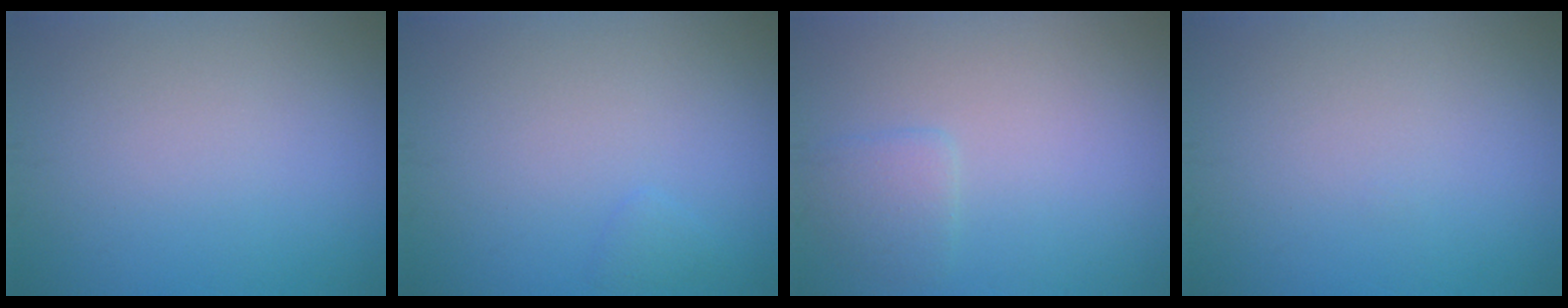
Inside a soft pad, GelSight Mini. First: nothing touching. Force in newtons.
{"total": 0.7, "press": 0.7, "slide": 0.0}
{"total": 1.6, "press": 1.6, "slide": 0.1}
{"total": 0.0}